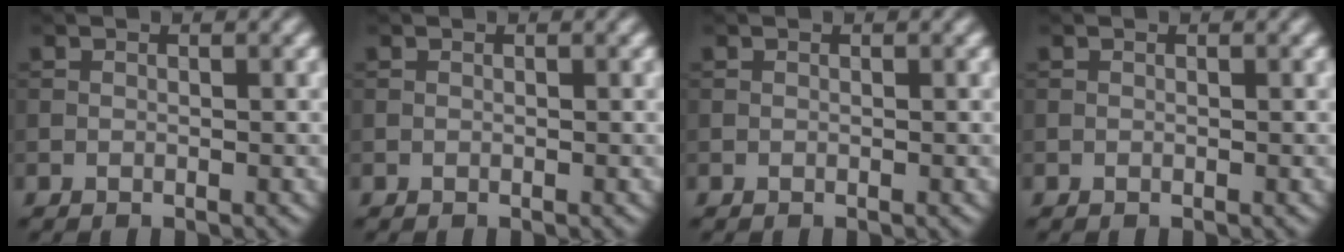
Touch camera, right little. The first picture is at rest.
{"total": 0.0}
{"total": 0.0}
{"total": 0.0}